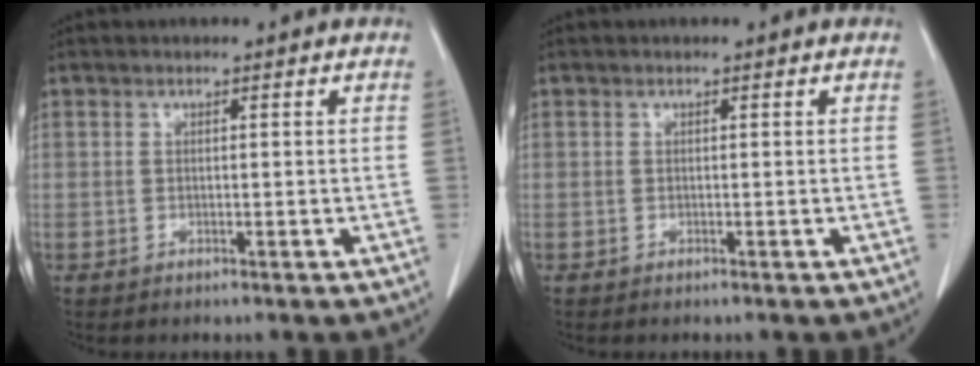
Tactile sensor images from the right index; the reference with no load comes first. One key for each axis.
{"total": 0.0}